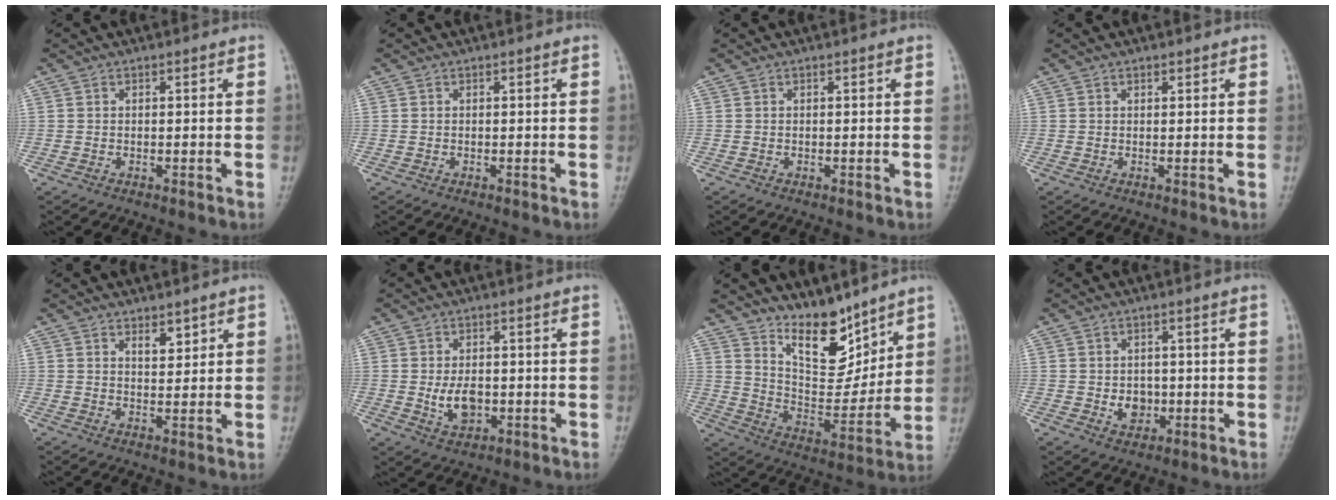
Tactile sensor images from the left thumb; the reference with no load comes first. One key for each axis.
{"total": 0.0}
{"total": 0.0}
{"total": 0.7, "fx": 0.5, "fy": 0.4, "fz": 0.3, "tx": -0.001, "ty": -0.003, "tz": 0.006}
{"total": 2.8, "fx": 1.9, "fy": 1.3, "fz": 1.7, "tx": -0.016, "ty": -0.015, "tz": 0.034}
{"total": 5.6, "fx": -0.7, "fy": 3.5, "fz": 4.3, "tx": -0.062, "ty": -0.005, "tz": -0.005}
{"total": 12.6, "fx": 9.4, "fy": 5.3, "fz": 6.6, "tx": -0.073, "ty": -0.080, "tz": 0.178}
{"total": 4.1, "fx": -0.6, "fy": 3.4, "fz": 2.3, "tx": -0.010, "ty": 0.003, "tz": -0.001}